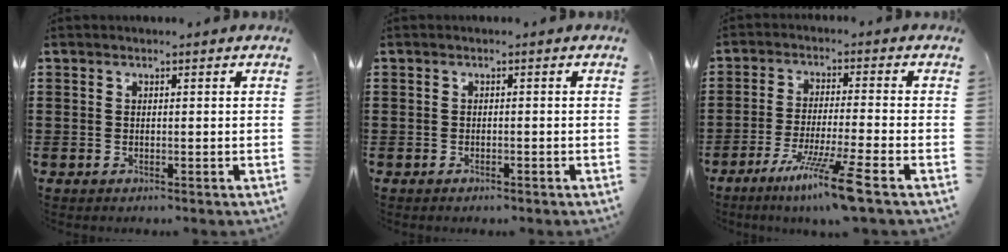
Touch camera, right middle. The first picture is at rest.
{"total": 0.6, "force": [-0.5, 0.1, 0.1], "torque": [-0.002, 0.000, -0.012]}
{"total": 9.0, "force": [-6.0, -0.4, 6.7], "torque": [-0.131, -0.015, -0.115]}